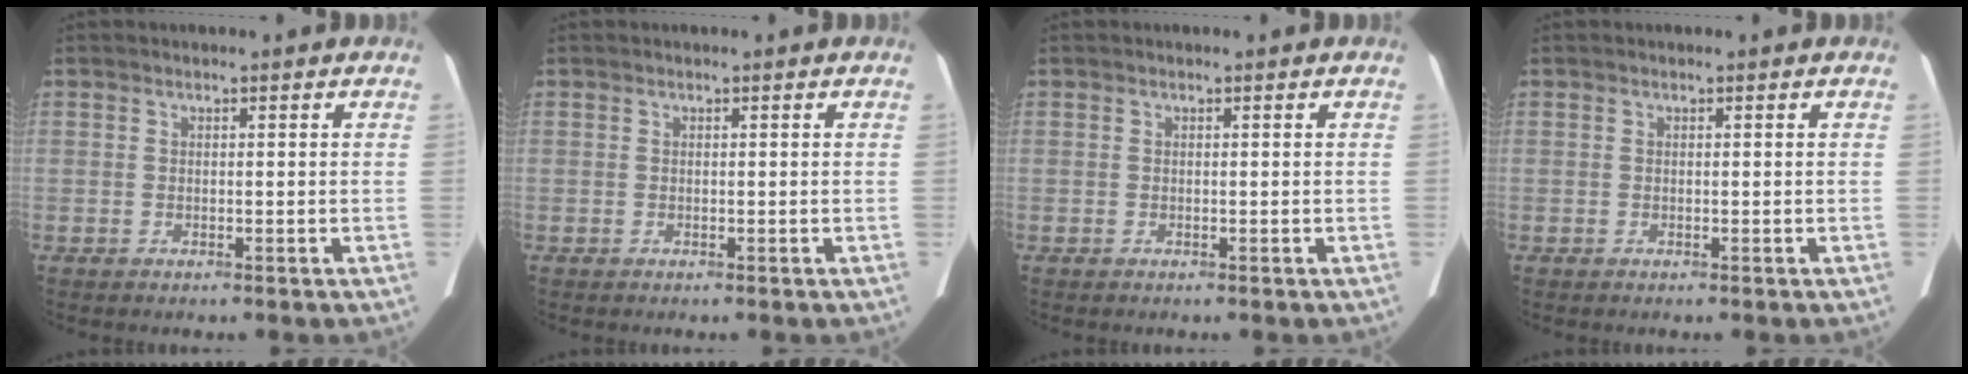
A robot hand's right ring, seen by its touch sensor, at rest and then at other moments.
{"total": 0.0}
{"total": 0.0}
{"total": 0.0}